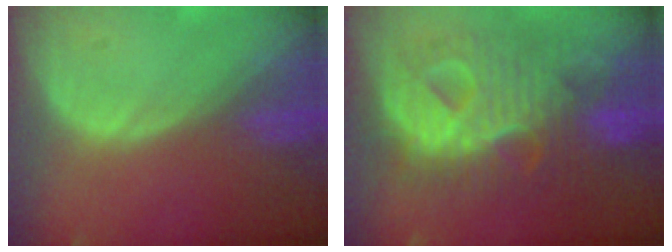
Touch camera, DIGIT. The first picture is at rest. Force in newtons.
{"total": 12.6, "press": 12.6, "slide": 1.2}